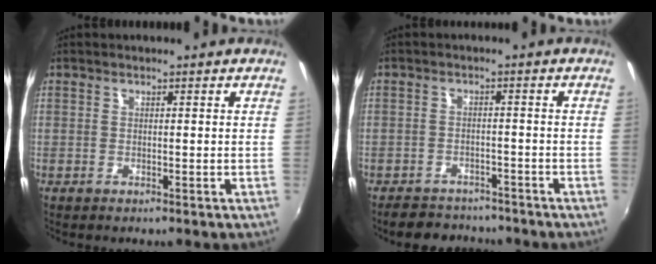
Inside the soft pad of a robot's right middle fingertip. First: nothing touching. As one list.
[{"total": 7.1, "force": [-6.3, 3.1, 1.3], "torque": [-0.039, 0.011, -0.091]}]